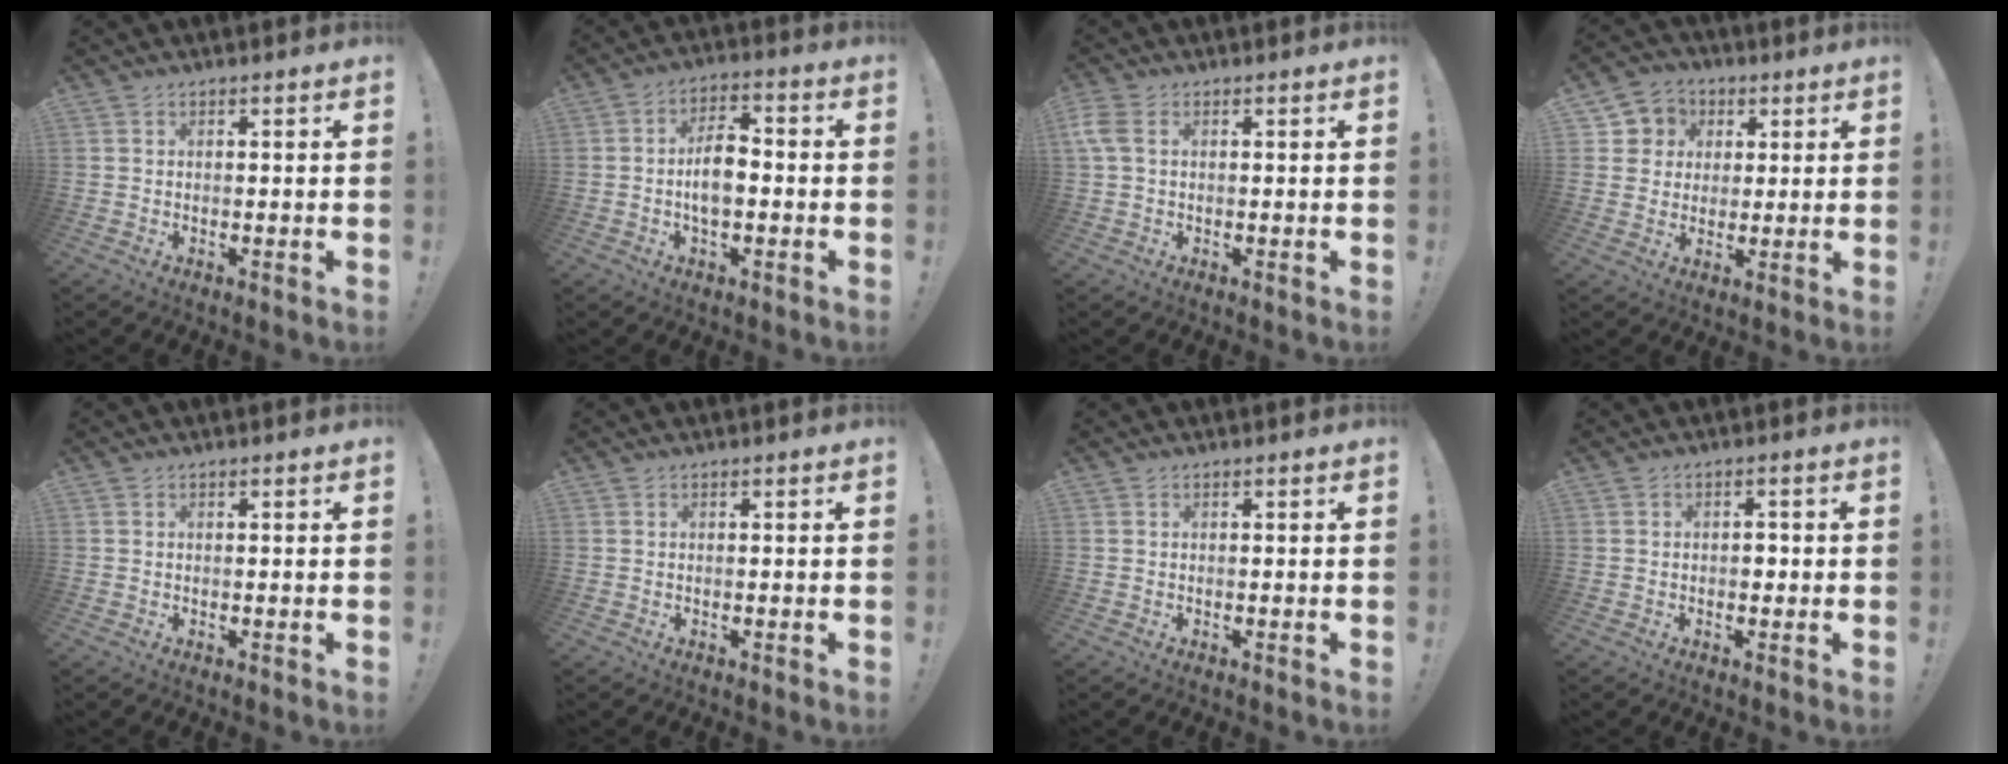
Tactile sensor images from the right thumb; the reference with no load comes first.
{"total": 8.5, "force": [-1.2, 4.5, 7.1], "torque": [-0.119, 0.009, -0.023]}
{"total": 4.2, "force": [1.1, 2.6, 3.1], "torque": [-0.082, 0.006, 0.021]}
{"total": 7.4, "force": [1.3, 7.1, 1.3], "torque": [-0.018, -0.005, 0.030]}
{"total": 0.0}
{"total": 0.0}
{"total": 0.0}
{"total": 1.8, "force": [-0.5, 1.4, 1.1], "torque": [-0.012, 0.002, -0.014]}